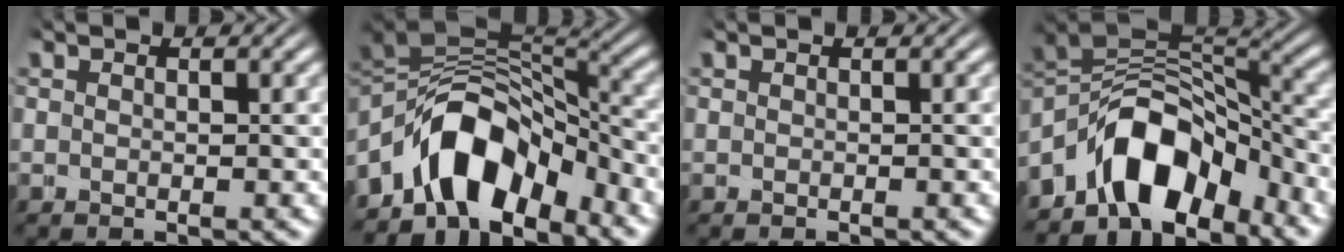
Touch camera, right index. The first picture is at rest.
{"total": 11.8, "force": [-2.3, 8.8, 7.5], "torque": [-0.144, -0.013, -0.042]}
{"total": 0.0}
{"total": 11.0, "force": [-2.9, 8.0, 7.0], "torque": [-0.131, -0.016, -0.049]}